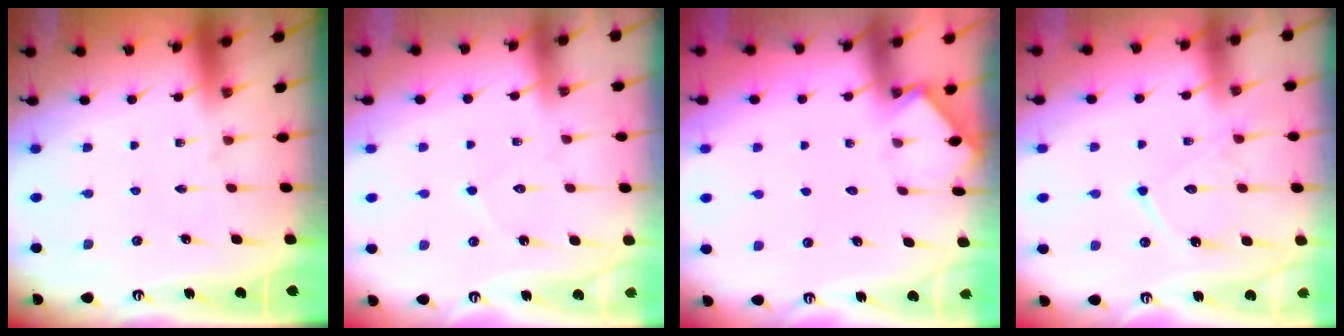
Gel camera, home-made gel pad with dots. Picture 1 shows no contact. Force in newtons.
{"total": 5.8, "press": 5.8, "slide": 0.5}
{"total": 3.2, "press": 3.2, "slide": 0.4}
{"total": 13.3, "press": 13.3, "slide": 1.1}